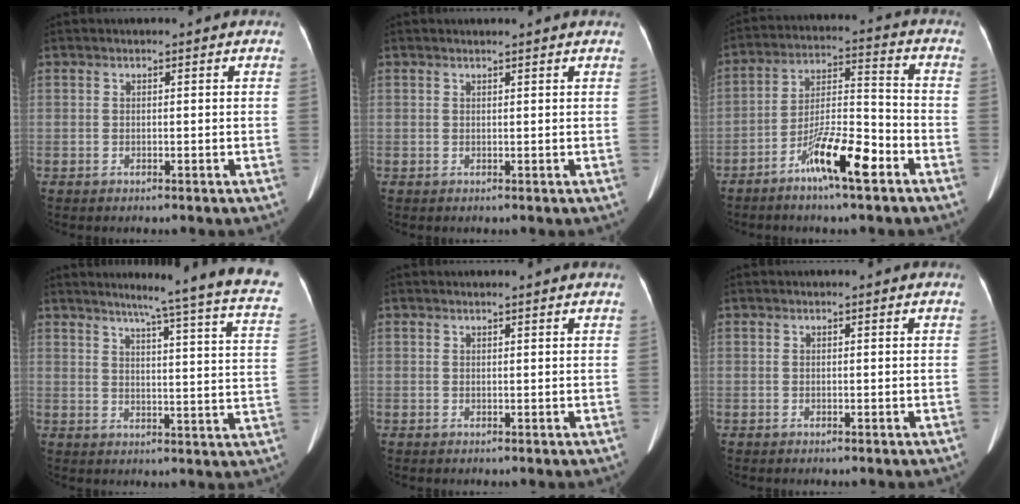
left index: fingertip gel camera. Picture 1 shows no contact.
{"total": 2.0, "force": [1.9, 0.2, 0.4], "torque": [-0.013, 0.015, 0.022]}
{"total": 10.3, "force": [-6.1, 1.3, 8.2], "torque": [-0.155, 0.000, -0.111]}
{"total": 20.4, "force": [16.9, -0.8, 11.4], "torque": [-0.152, -0.054, 0.189]}
{"total": 1.5, "force": [1.4, 0.2, 0.3], "torque": [-0.013, 0.016, 0.017]}
{"total": 0.0}